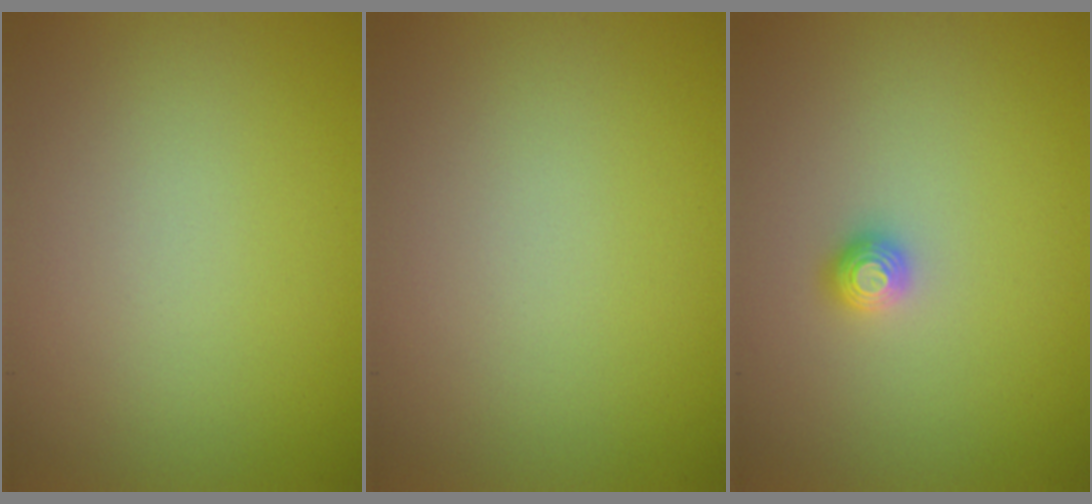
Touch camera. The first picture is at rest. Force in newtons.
{"total": 0.0}
{"total": 1.1, "press": 1.0, "slide": 0.3}